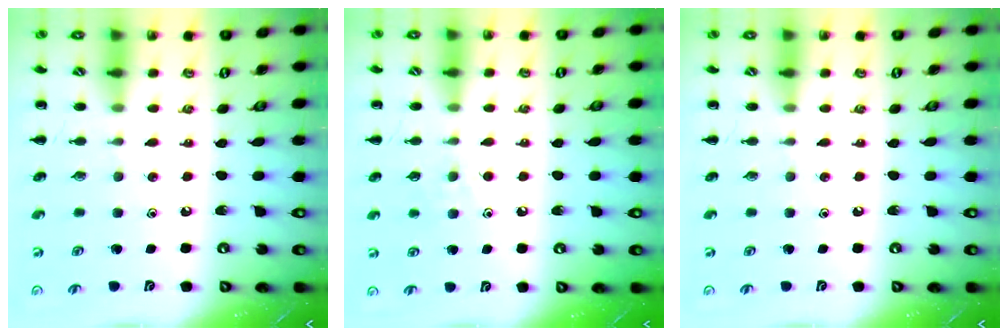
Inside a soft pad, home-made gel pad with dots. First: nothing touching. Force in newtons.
{"total": 6.1, "press": 5.9, "slide": 1.4}
{"total": 0.0}